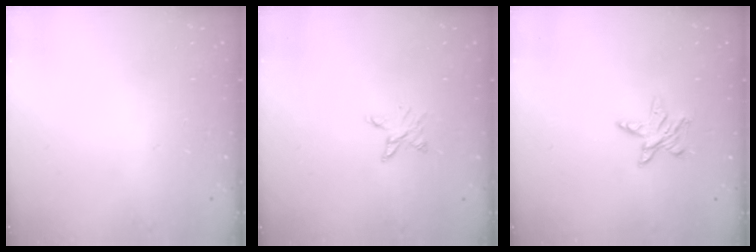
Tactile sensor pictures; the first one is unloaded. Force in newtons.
{"total": 3.6, "press": 3.6, "slide": 0.3}
{"total": 5.6, "press": 5.6, "slide": 0.4}